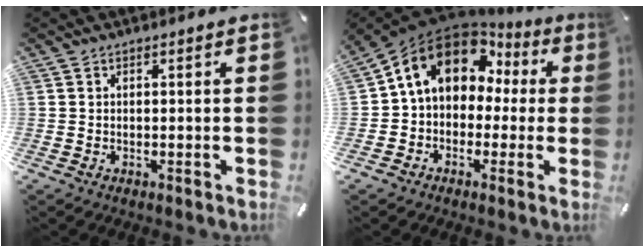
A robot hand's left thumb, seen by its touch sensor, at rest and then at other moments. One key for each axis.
{"total": 13.6, "fx": 5.5, "fy": 10.2, "fz": 7.2, "tx": -0.141, "ty": -0.021, "tz": 0.098}